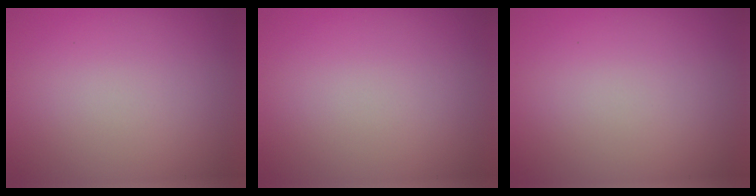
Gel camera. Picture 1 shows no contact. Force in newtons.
{"total": 0.0}
{"total": 0.0}